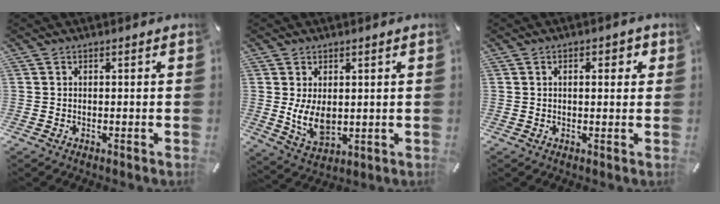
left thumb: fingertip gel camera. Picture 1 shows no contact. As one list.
[{"total": 7.9, "force": [0.8, 5.1, 6.0], "torque": [-0.131, -0.008, 0.015]}, {"total": 2.9, "force": [0.7, 1.5, 2.4], "torque": [-0.033, 0.003, 0.005]}]